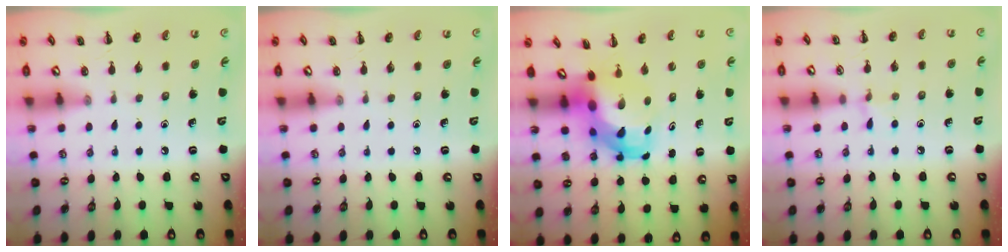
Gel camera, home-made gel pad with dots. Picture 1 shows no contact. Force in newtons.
{"total": 0.0}
{"total": 6.0, "press": 5.8, "slide": 1.7}
{"total": 5.1, "press": 4.7, "slide": 1.9}